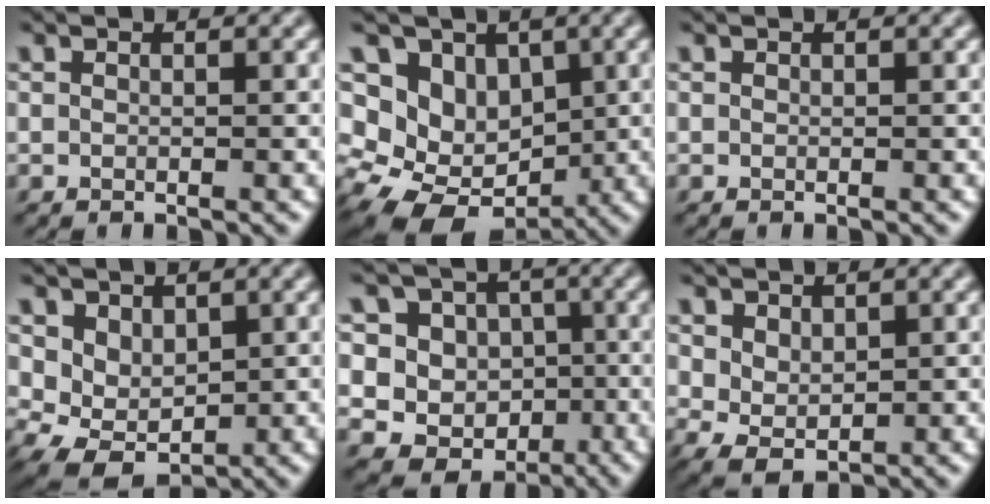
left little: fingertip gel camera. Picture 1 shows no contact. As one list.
[{"total": 9.8, "force": [-0.6, 8.3, 5.2], "torque": [-0.073, 0.012, -0.019]}, {"total": 0.0}, {"total": 3.5, "force": [0.3, 2.7, 2.1], "torque": [-0.044, -0.008, 0.011]}, {"total": 12.7, "force": [0.6, 12.0, 4.1], "torque": [-0.111, 0.036, -0.007]}, {"total": 2.7, "force": [0.4, 1.9, 1.9], "torque": [-0.045, -0.005, 0.014]}]